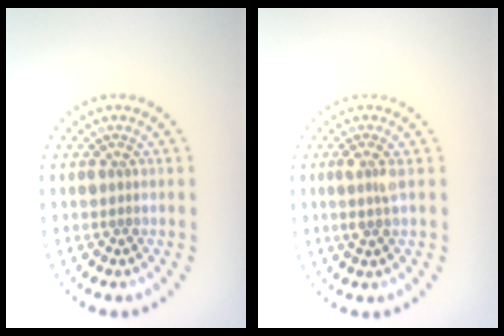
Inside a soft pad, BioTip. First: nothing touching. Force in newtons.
{"total": 1.5, "press": 1.3, "slide": 0.8}